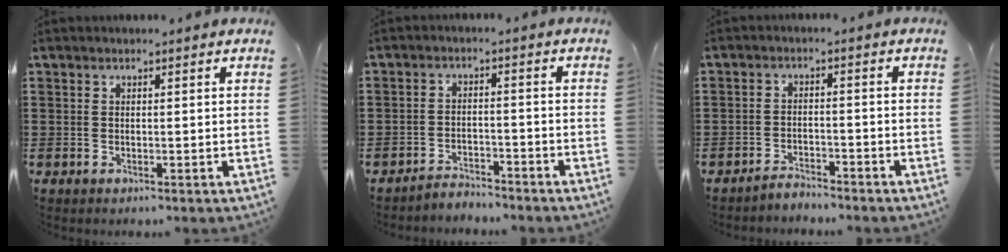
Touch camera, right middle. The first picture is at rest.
{"total": 3.2, "force": [-3.2, 0.4, -0.3], "torque": [-0.003, 0.002, -0.071]}
{"total": 2.8, "force": [-2.8, 0.3, -0.1], "torque": [-0.006, 0.003, -0.060]}